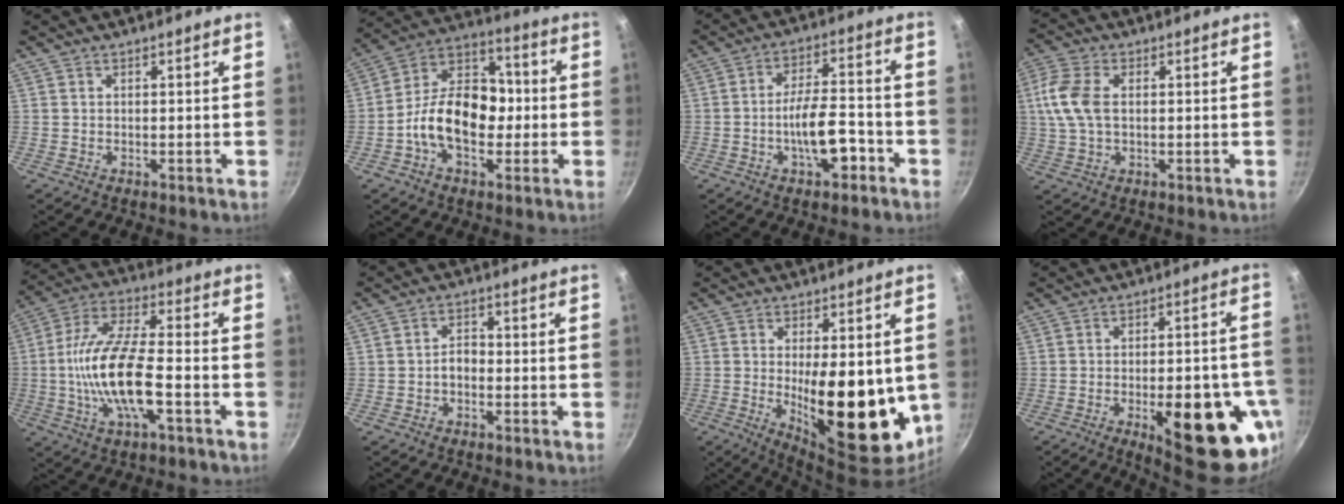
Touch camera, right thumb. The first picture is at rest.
{"total": 15.9, "force": [-2.5, 10.6, 11.6], "torque": [-0.149, 0.044, -0.061]}
{"total": 9.9, "force": [-4.0, 4.1, 8.1], "torque": [-0.114, 0.037, -0.064]}
{"total": 8.6, "force": [1.0, 5.2, 6.8], "torque": [-0.149, 0.013, 0.012]}
{"total": 15.8, "force": [-3.7, 5.6, 14.3], "torque": [-0.276, 0.030, -0.082]}
{"total": 3.0, "force": [-1.0, 2.0, 2.0], "torque": [-0.017, 0.019, -0.020]}
{"total": 18.4, "force": [-0.9, 7.6, 16.8], "torque": [-0.217, -0.028, -0.001]}
{"total": 21.4, "force": [-7.4, 8.2, 18.3], "torque": [-0.194, 0.014, -0.086]}